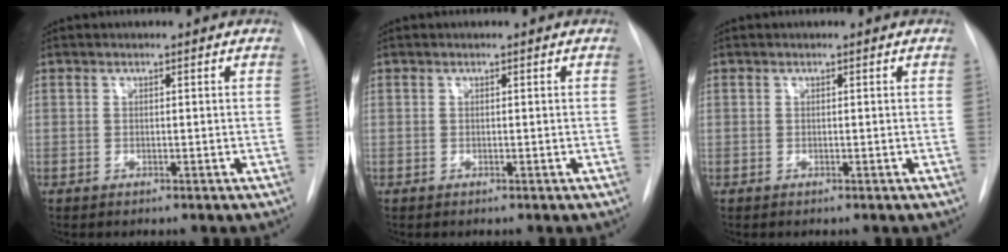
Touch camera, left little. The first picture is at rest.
{"total": 0.0}
{"total": 0.0}